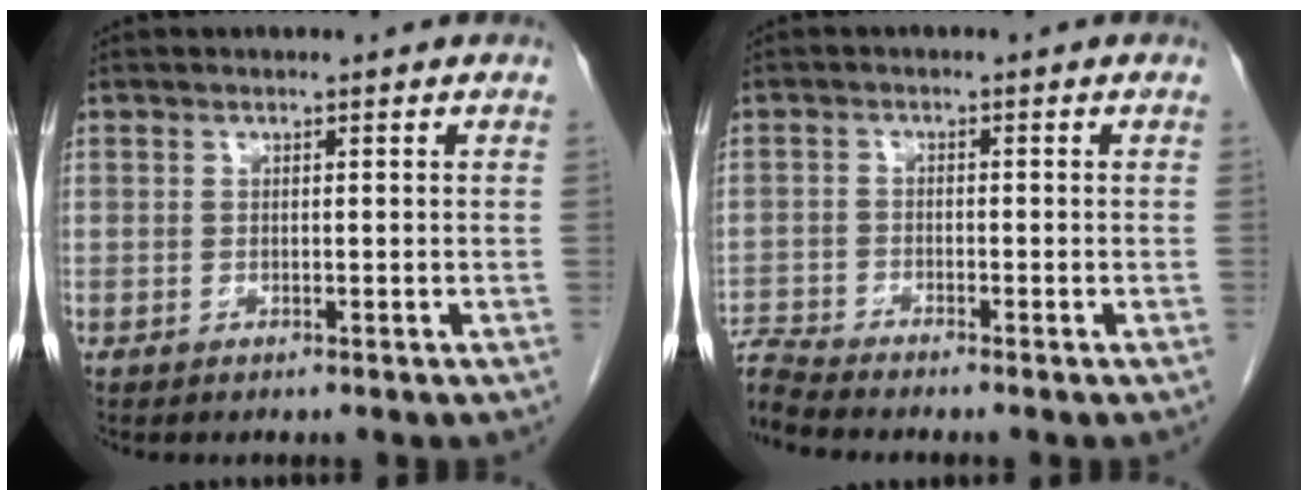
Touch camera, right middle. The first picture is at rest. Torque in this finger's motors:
{"motor_torque": [-0.56, -0.52, 0.06, 0.05]}